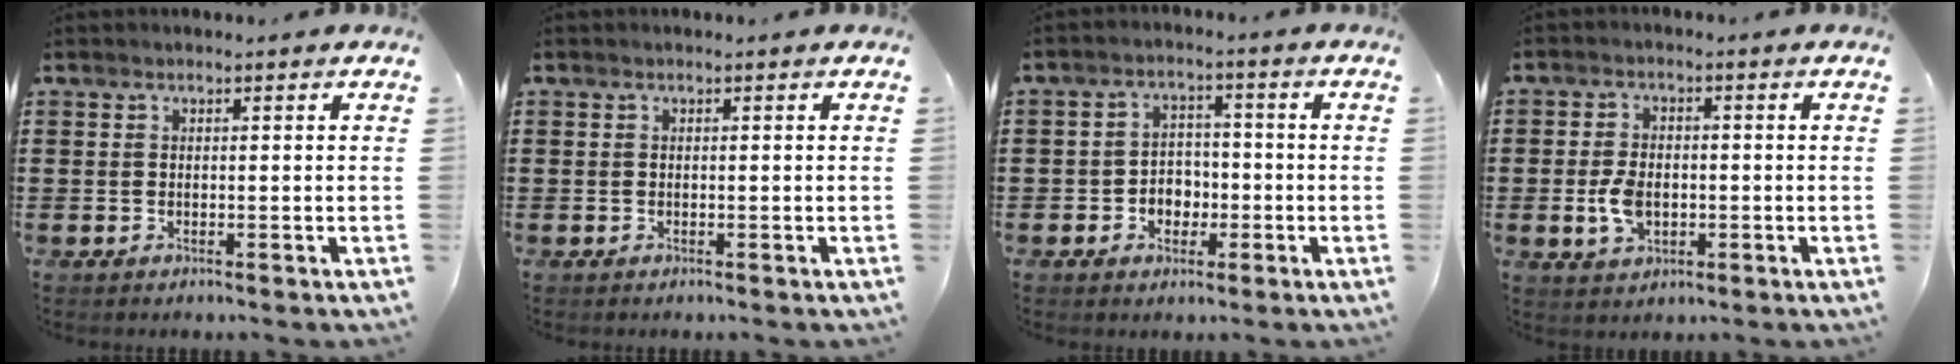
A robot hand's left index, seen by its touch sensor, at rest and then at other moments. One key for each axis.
{"total": 0.0}
{"total": 3.8, "fx": -1.6, "fy": 3.1, "fz": 1.6, "tx": -0.029, "ty": 0.004, "tz": -0.038}
{"total": 4.8, "fx": -0.9, "fy": 3.0, "fz": 3.7, "tx": -0.089, "ty": -0.002, "tz": -0.020}